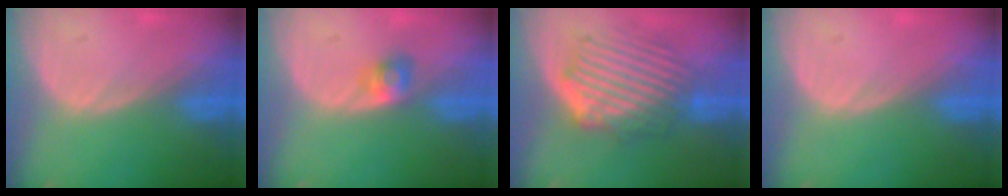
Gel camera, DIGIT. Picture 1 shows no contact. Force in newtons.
{"total": 2.6, "press": 2.4, "slide": 1.0}
{"total": 9.6, "press": 8.5, "slide": 4.5}
{"total": 0.0}